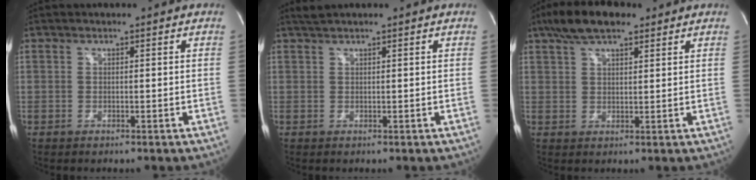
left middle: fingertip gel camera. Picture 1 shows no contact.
{"total": 1.3, "force": [1.1, -0.2, 0.5], "torque": [-0.014, 0.011, 0.027]}
{"total": 7.8, "force": [5.4, 2.6, 4.9], "torque": [-0.097, 0.023, 0.096]}